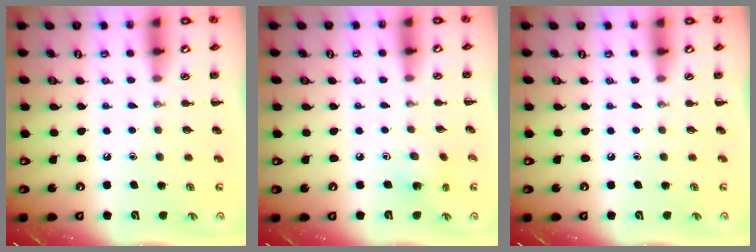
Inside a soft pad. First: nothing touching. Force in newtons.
{"total": 3.0, "press": 2.8, "slide": 0.9}
{"total": 0.0}